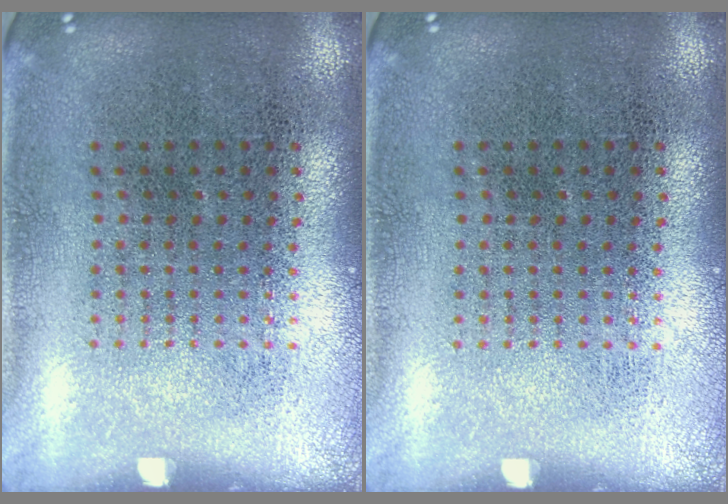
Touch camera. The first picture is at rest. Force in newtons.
{"total": 0.0}